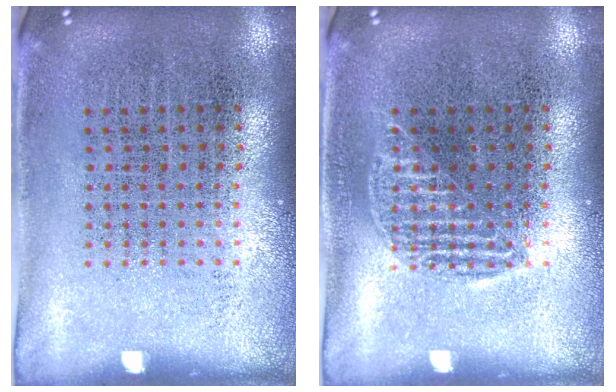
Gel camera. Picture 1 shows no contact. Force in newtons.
{"total": 1.2, "press": 1.2, "slide": 0.2}